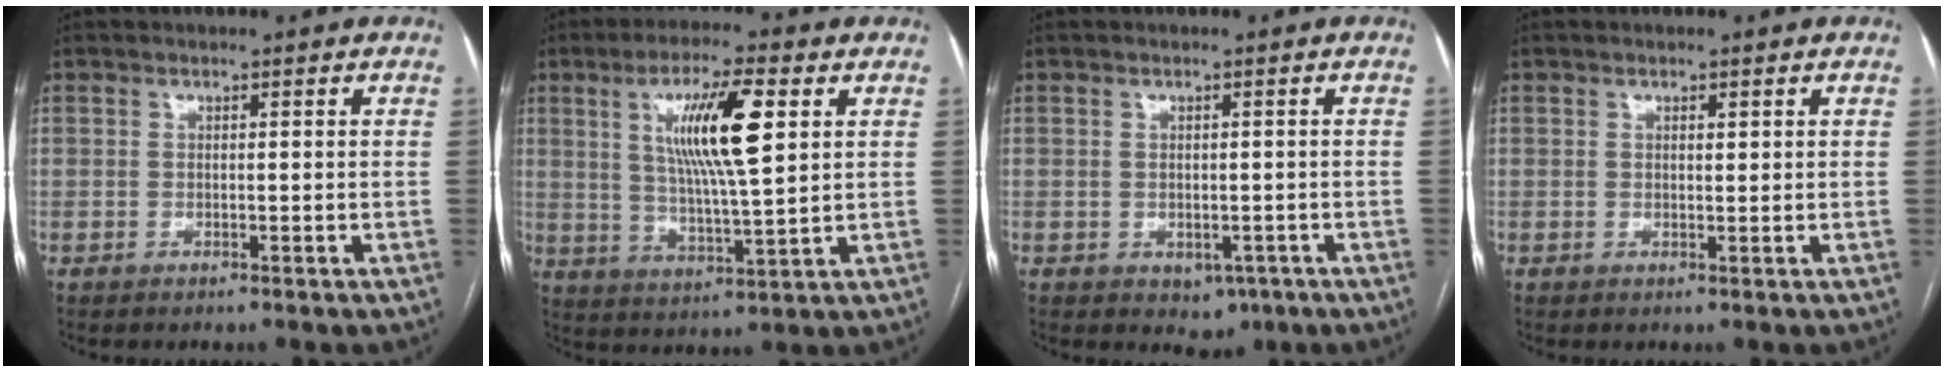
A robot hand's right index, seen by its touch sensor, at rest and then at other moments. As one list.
[{"total": 12.4, "force": [3.8, 1.2, 11.7], "torque": [-0.212, 0.004, 0.070]}, {"total": 3.4, "force": [-1.4, 2.4, 1.9], "torque": [-0.015, 0.000, -0.005]}, {"total": 0.9, "force": [0.4, 0.3, 0.7], "torque": [-0.013, -0.001, 0.006]}]